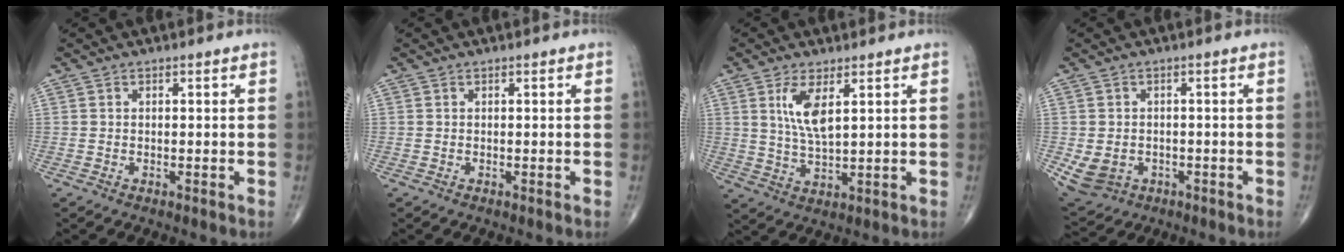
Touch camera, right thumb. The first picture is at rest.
{"total": 0.0}
{"total": 6.9, "force": [2.6, 2.4, 5.9], "torque": [-0.114, -0.015, 0.060]}
{"total": 6.5, "force": [-1.7, 5.5, 3.0], "torque": [-0.055, 0.009, -0.013]}